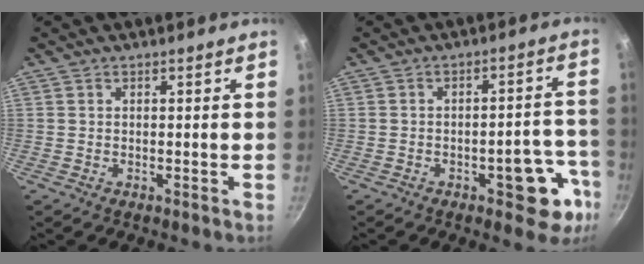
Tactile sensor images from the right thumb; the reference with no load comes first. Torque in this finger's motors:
{"motor_torque": [1.05, 0.77, 0.80, -0.63, 0.01]}